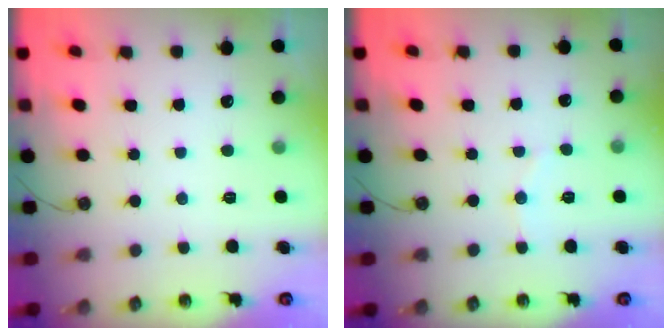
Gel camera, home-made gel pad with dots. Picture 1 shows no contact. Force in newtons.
{"total": 5.6, "press": 5.6, "slide": 0.6}